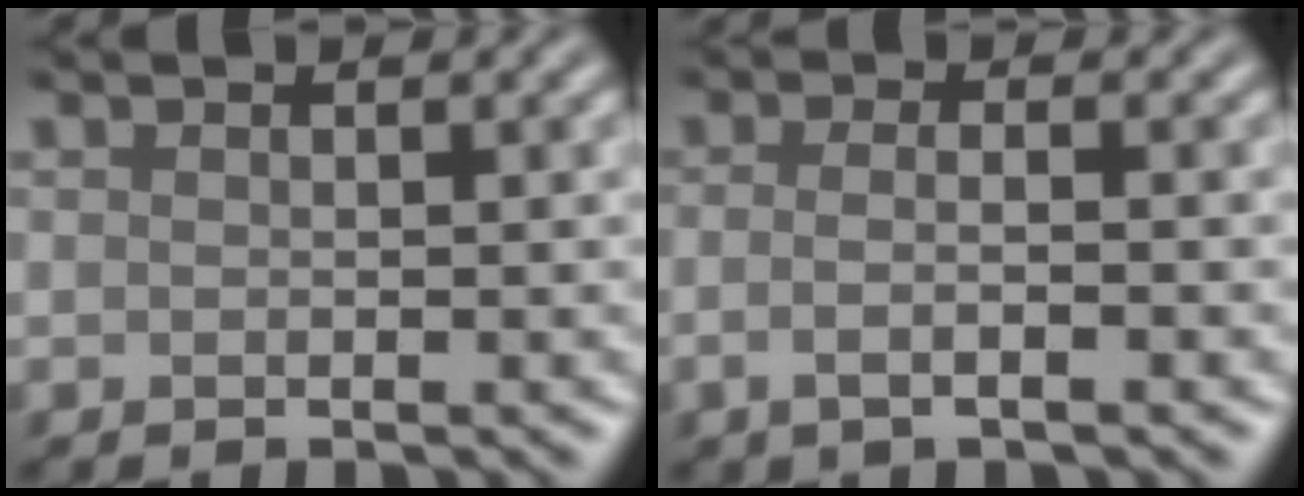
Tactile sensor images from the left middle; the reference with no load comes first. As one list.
[{"total": 2.7, "force": [-0.6, 1.0, 2.4], "torque": [-0.032, -0.003, -0.018]}]